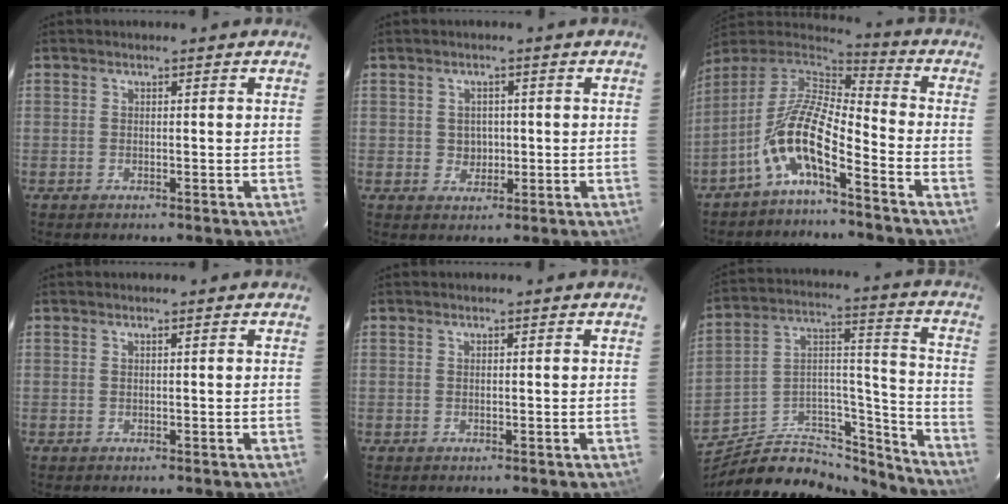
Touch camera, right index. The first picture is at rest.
{"total": 2.8, "force": [0.0, 2.7, 0.6], "torque": [-0.009, 0.009, 0.004]}
{"total": 11.0, "force": [-6.4, 2.7, 8.6], "torque": [-0.177, 0.012, -0.130]}
{"total": 0.0}
{"total": 0.0}
{"total": 23.9, "force": [-20.1, 9.8, 8.5], "torque": [-0.146, 0.074, -0.292]}